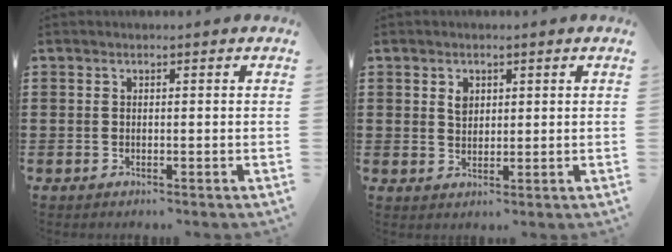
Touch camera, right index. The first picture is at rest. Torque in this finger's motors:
{"motor_torque": [0.09, 0.03, 0.05, 0.03]}